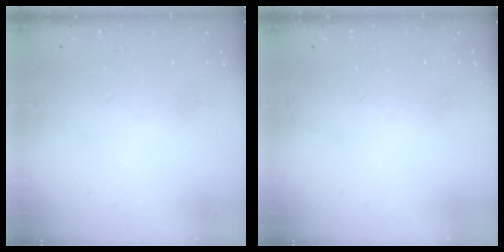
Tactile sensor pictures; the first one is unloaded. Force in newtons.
{"total": 0.0}